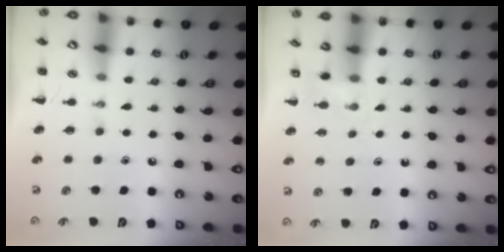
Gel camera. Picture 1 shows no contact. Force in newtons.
{"total": 3.3, "press": 3.2, "slide": 1.0}